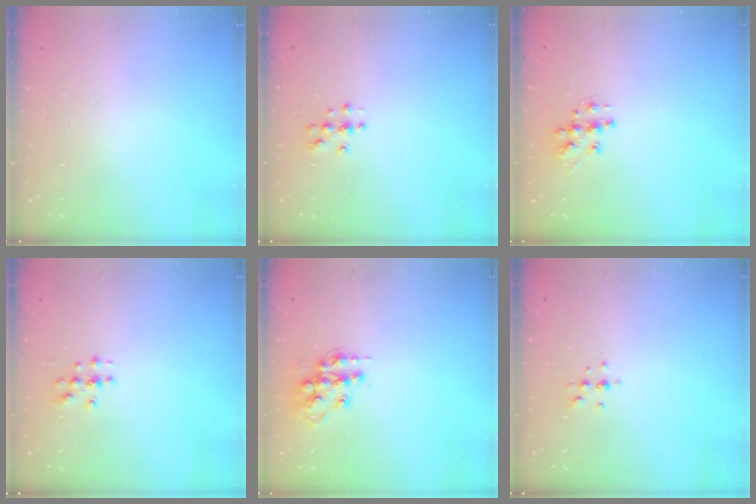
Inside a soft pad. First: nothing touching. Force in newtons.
{"total": 3.6, "press": 3.6, "slide": 0.4}
{"total": 9.8, "press": 9.8, "slide": 0.6}
{"total": 3.0, "press": 3.0, "slide": 0.3}
{"total": 13.3, "press": 13.3, "slide": 0.8}
{"total": 4.3, "press": 4.0, "slide": 1.4}